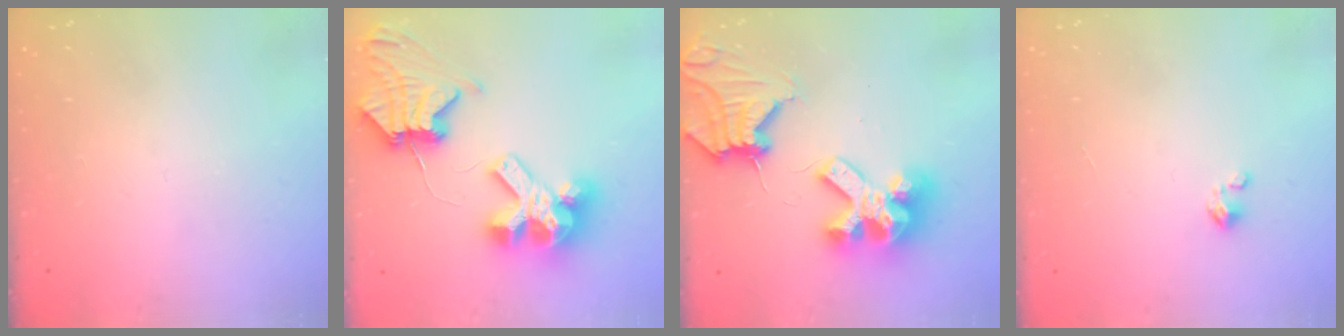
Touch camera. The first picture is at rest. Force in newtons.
{"total": 11.3, "press": 11.2, "slide": 1.5}
{"total": 16.5, "press": 16.4, "slide": 1.7}
{"total": 0.0}